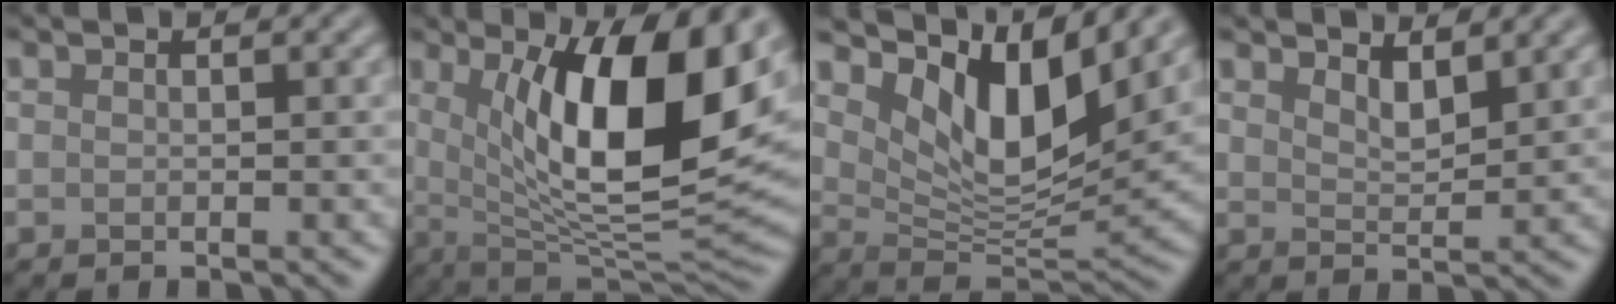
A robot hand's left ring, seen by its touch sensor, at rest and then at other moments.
{"total": 12.9, "force": [3.5, 4.2, 11.7], "torque": [-0.164, -0.010, 0.057]}
{"total": 9.1, "force": [5.0, 3.6, 6.8], "torque": [-0.115, -0.012, 0.092]}
{"total": 2.5, "force": [2.1, 0.6, 1.2], "torque": [-0.020, -0.006, 0.036]}